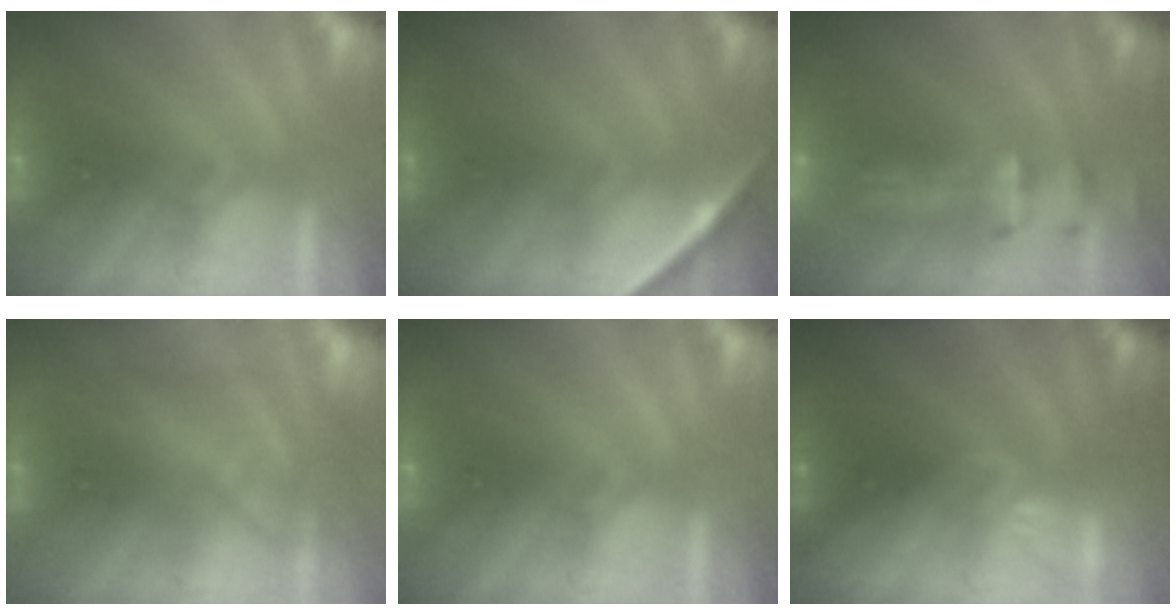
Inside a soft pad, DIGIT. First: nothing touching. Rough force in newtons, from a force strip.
{"total": 1.9}
{"total": 6.9}
{"total": 4.5}
{"total": 0.0}
{"total": 1.6}